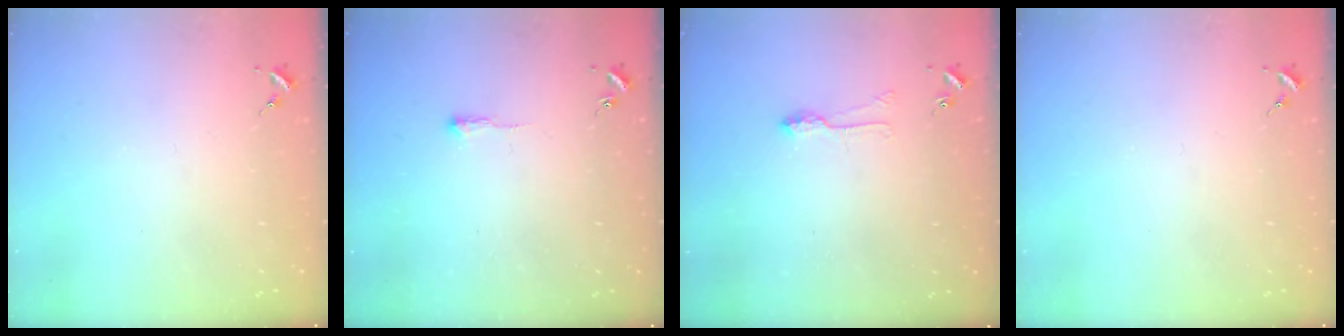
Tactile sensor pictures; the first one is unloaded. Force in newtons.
{"total": 2.4, "press": 2.4, "slide": 0.4}
{"total": 5.3, "press": 5.2, "slide": 0.6}
{"total": 0.0}